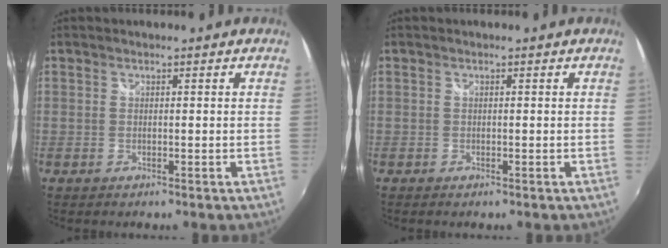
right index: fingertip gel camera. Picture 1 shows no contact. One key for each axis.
{"total": 0.0}